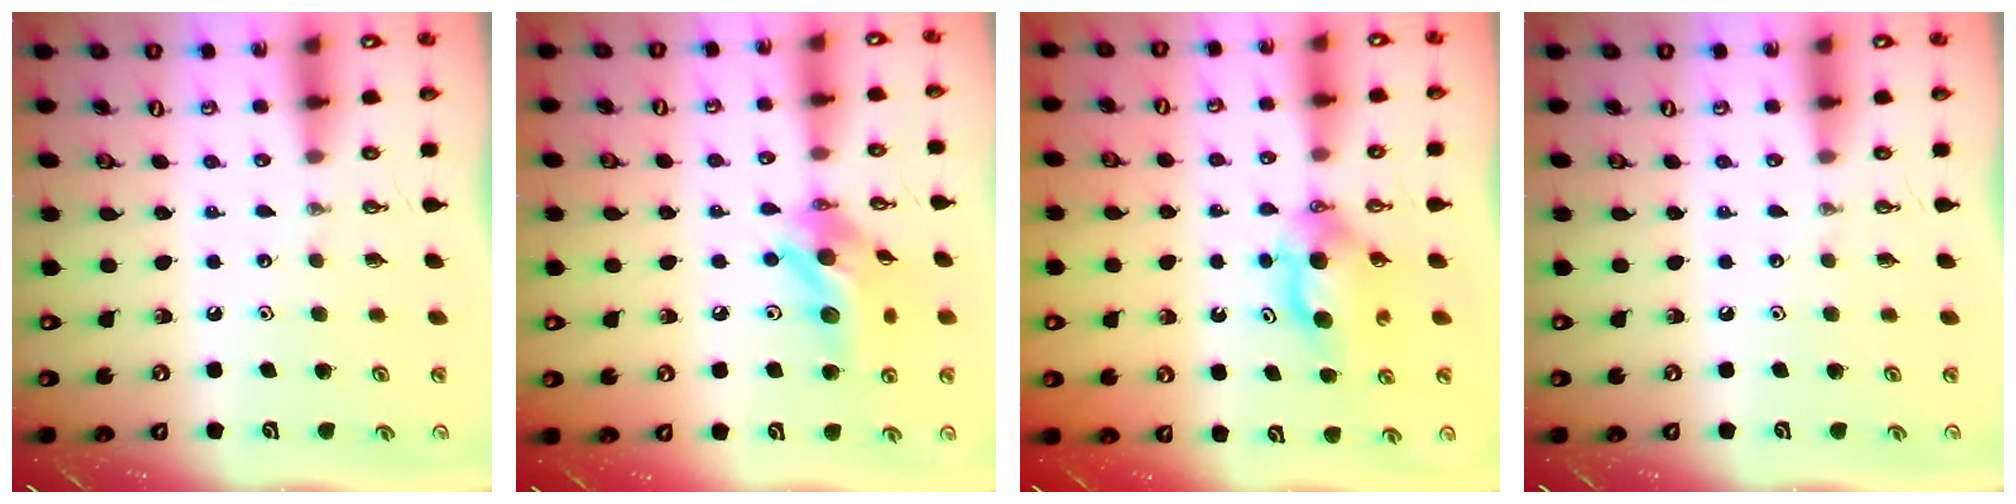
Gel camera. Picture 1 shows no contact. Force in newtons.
{"total": 14.5, "press": 14.2, "slide": 2.9}
{"total": 5.5, "press": 5.5, "slide": 0.7}
{"total": 0.0}